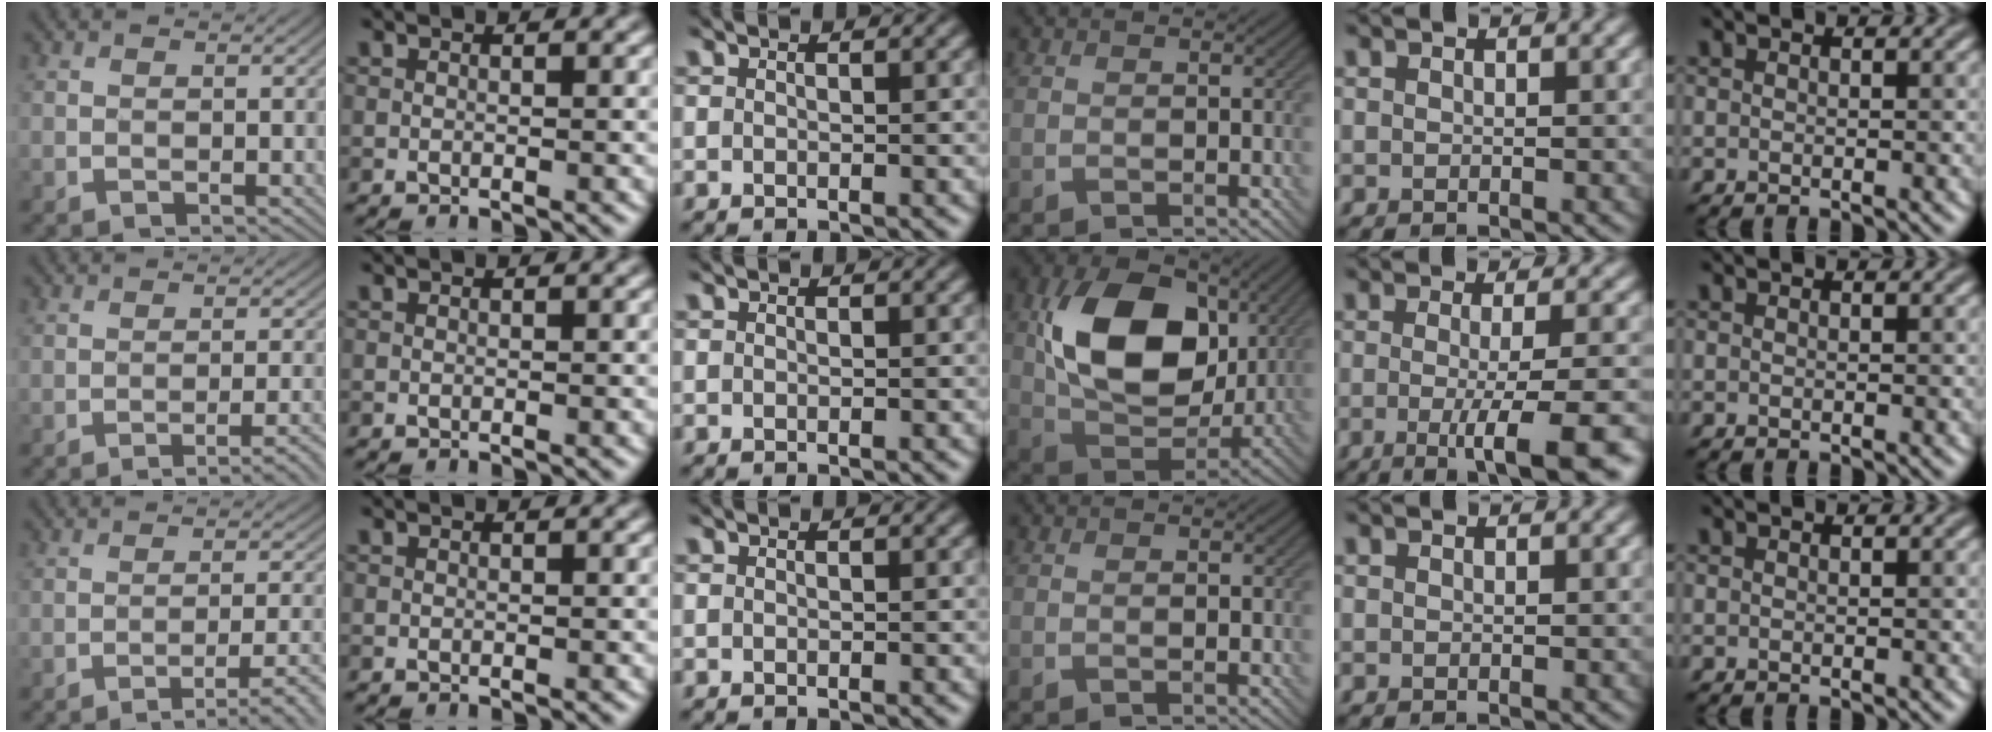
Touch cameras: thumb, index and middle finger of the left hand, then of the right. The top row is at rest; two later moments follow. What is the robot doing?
{"motion": "screw", "object": "bottle cap"}